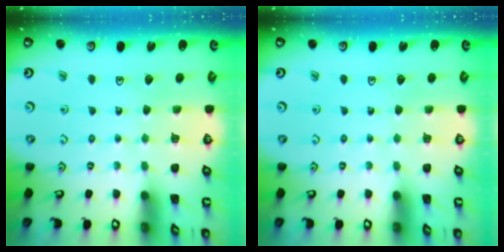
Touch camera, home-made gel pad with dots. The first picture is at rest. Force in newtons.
{"total": 0.0}